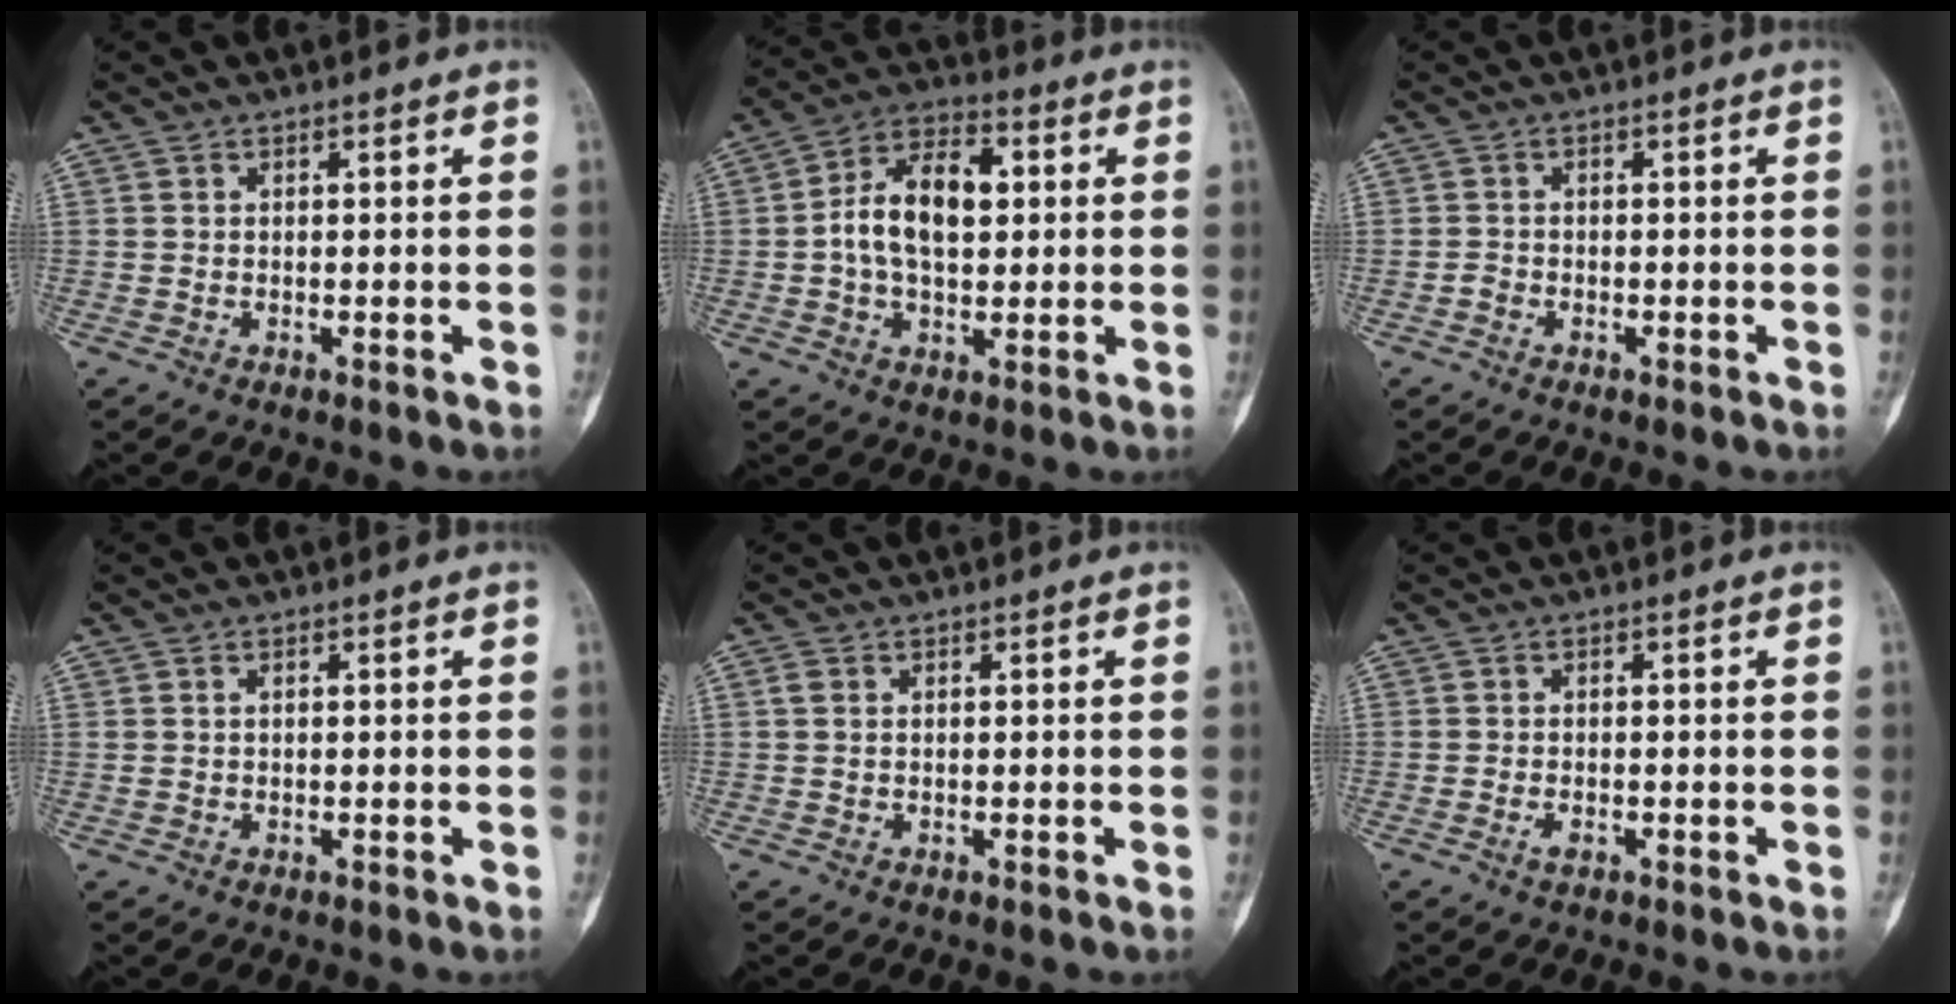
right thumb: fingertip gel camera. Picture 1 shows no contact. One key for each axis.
{"total": 12.8, "fx": 1.1, "fy": 7.7, "fz": 10.2, "tx": -0.166, "ty": 0.023, "tz": 0.012}
{"total": 1.0, "fx": -0.6, "fy": 0.6, "fz": 0.3, "tx": -0.007, "ty": 0.002, "tz": -0.016}
{"total": 0.6, "fx": 0.3, "fy": 0.4, "fz": 0.4, "tx": -0.009, "ty": 0.006, "tz": 0.007}
{"total": 1.4, "fx": 0.4, "fy": 0.9, "fz": 0.9, "tx": -0.024, "ty": 0.003, "tz": 0.011}
{"total": 1.3, "fx": -0.7, "fy": 0.7, "fz": 0.9, "tx": -0.021, "ty": 0.002, "tz": -0.013}